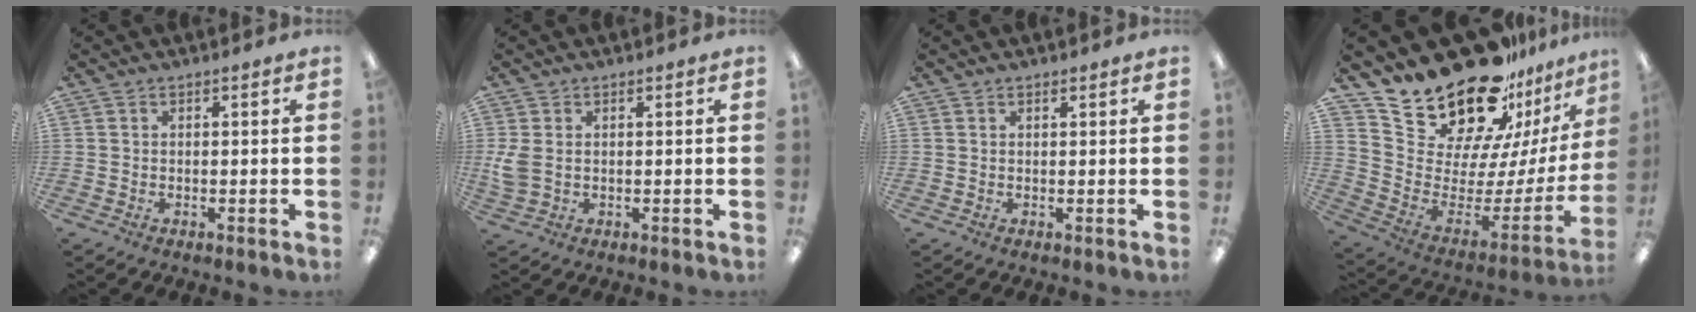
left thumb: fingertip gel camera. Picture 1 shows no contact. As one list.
[{"total": 4.1, "force": [0.5, 2.8, 2.9], "torque": [-0.063, -0.002, 0.005]}, {"total": 0.6, "force": [0.5, 0.1, 0.1], "torque": [-0.003, 0.000, 0.010]}, {"total": 24.9, "force": [20.6, 10.4, 9.5], "torque": [-0.169, -0.165, 0.379]}]